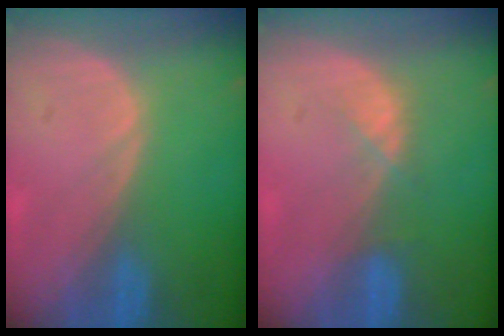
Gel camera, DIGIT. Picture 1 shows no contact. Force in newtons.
{"total": 2.3, "press": 2.2, "slide": 0.7}